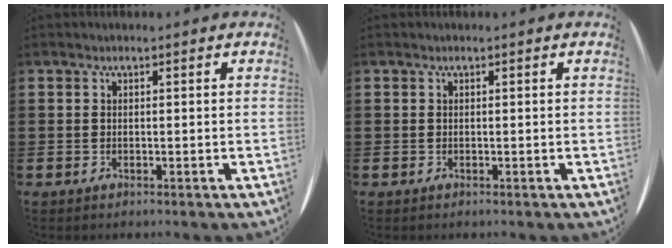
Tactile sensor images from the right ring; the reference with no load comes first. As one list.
[{"total": 0.0}]